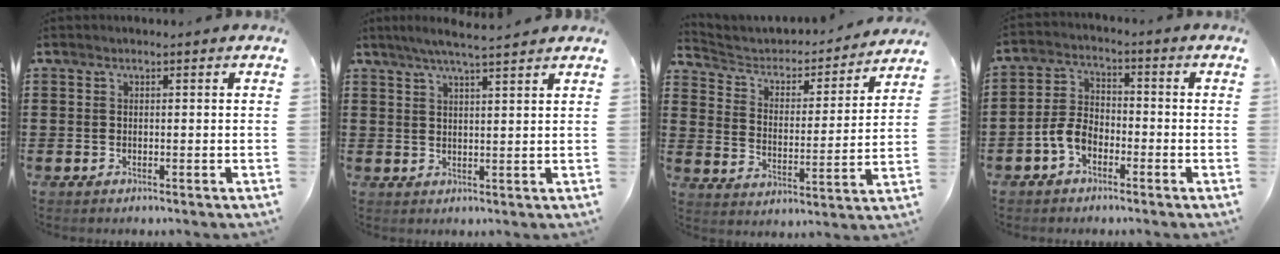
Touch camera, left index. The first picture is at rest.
{"total": 4.8, "force": [4.0, -0.2, 2.7], "torque": [-0.063, -0.008, 0.070]}
{"total": 3.7, "force": [3.1, 1.8, 1.0], "torque": [-0.041, -0.024, 0.044]}
{"total": 5.1, "force": [-2.6, 3.0, 3.2], "torque": [-0.084, 0.004, -0.057]}